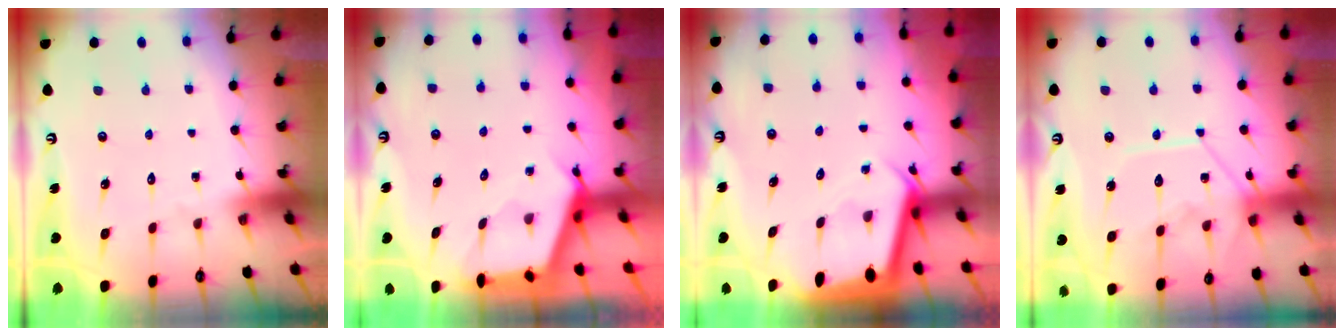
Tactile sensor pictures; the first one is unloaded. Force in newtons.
{"total": 2.7, "press": 2.7, "slide": 0.3}
{"total": 2.7, "press": 2.7, "slide": 0.1}
{"total": 13.8, "press": 13.8, "slide": 1.5}